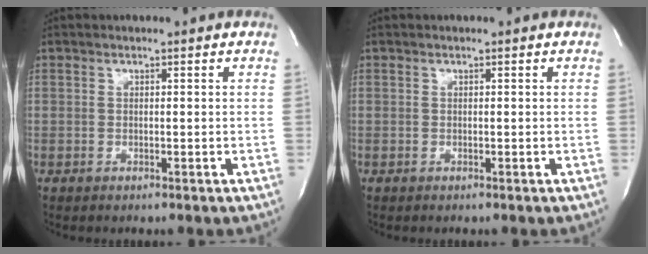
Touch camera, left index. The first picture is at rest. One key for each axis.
{"total": 0.0}